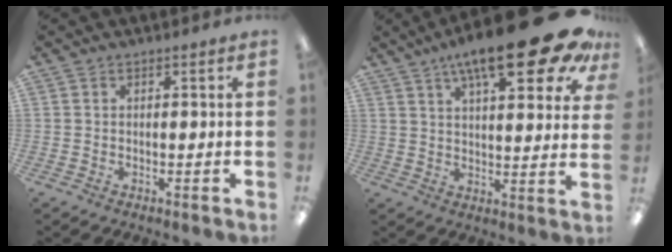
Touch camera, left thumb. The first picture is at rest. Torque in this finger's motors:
{"motor_torque": [2.02, 1.82, 1.97, -0.79, 0.12]}